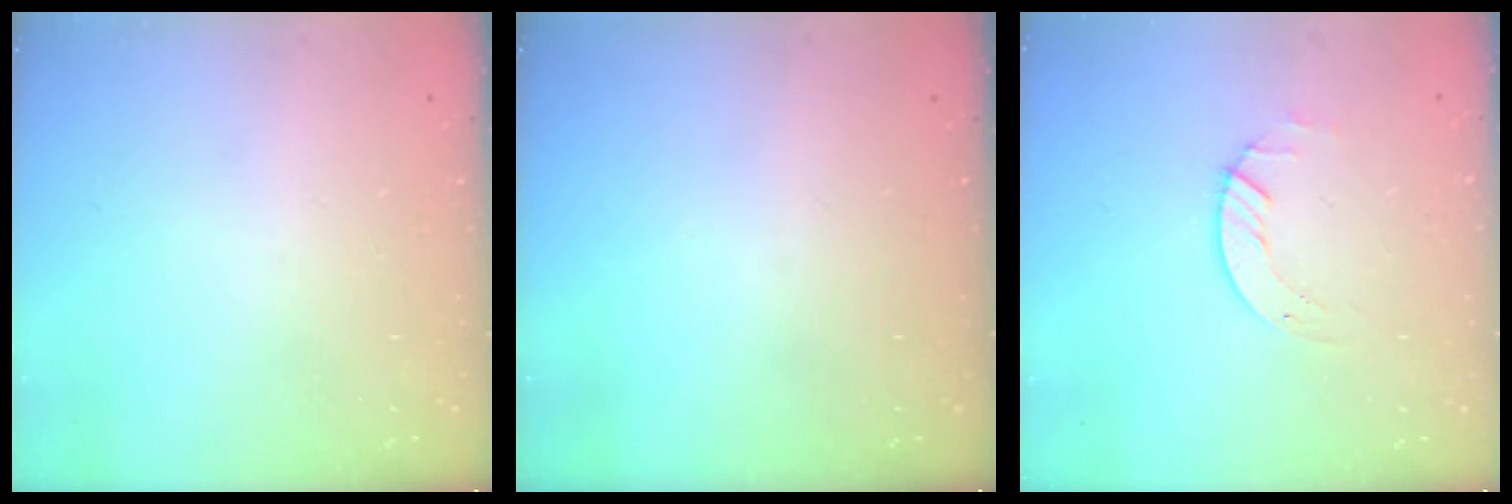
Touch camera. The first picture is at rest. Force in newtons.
{"total": 0.0}
{"total": 2.0, "press": 2.0, "slide": 0.2}